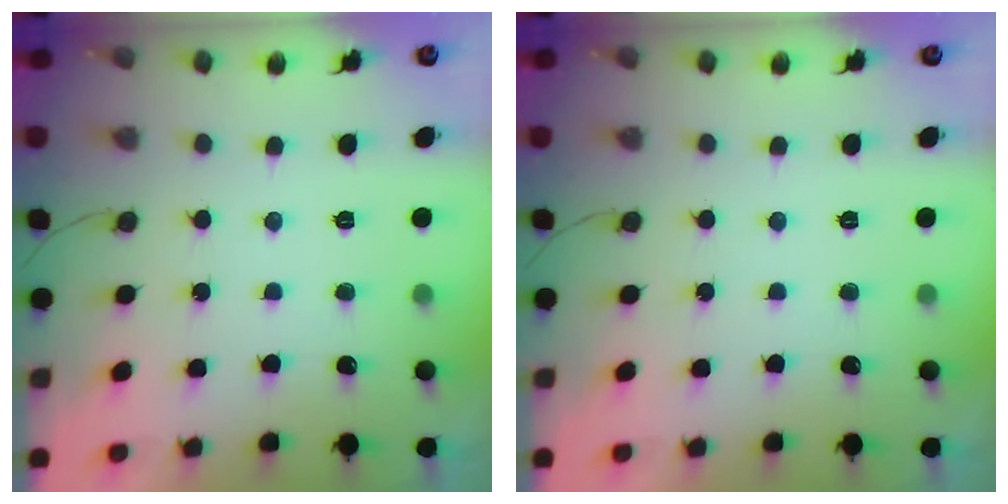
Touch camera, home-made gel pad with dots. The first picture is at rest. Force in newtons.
{"total": 0.0}